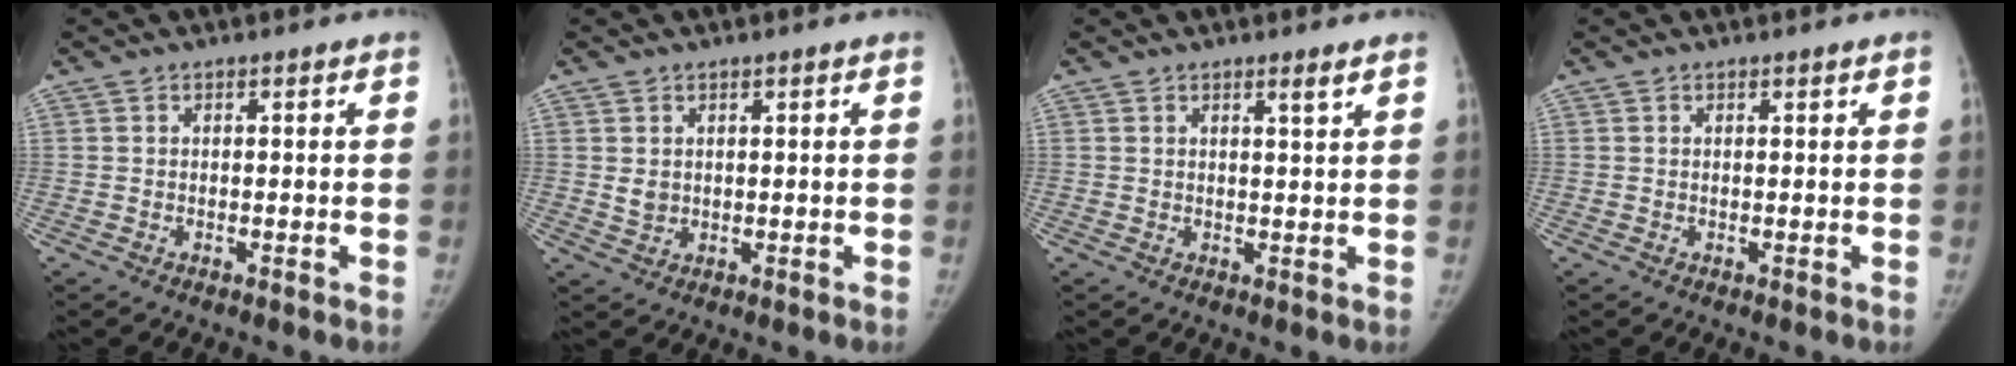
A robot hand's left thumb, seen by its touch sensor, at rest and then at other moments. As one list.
[{"total": 2.2, "force": [0.8, 1.7, 1.1], "torque": [-0.013, -0.009, 0.021]}, {"total": 1.8, "force": [1.3, -0.1, 1.3], "torque": [-0.019, -0.011, 0.021]}, {"total": 0.5, "force": [0.3, 0.1, 0.4], "torque": [-0.006, 0.000, 0.006]}]